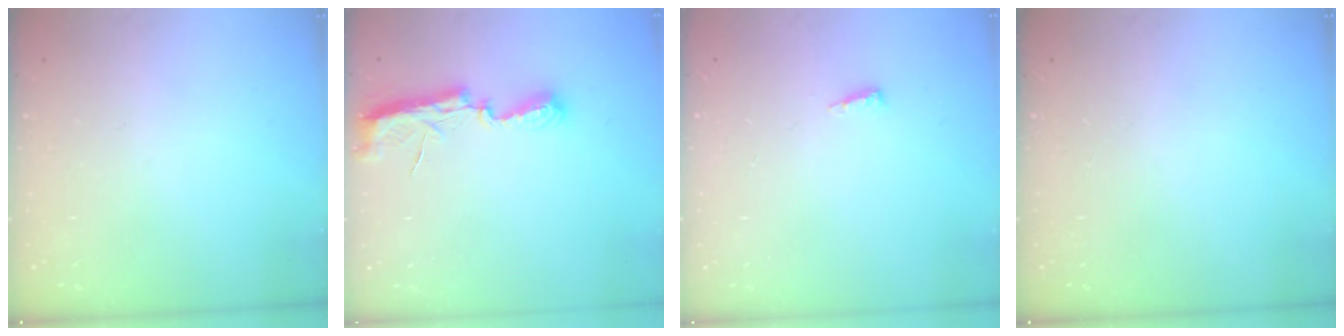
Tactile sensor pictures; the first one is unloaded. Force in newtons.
{"total": 7.2, "press": 7.2, "slide": 0.5}
{"total": 5.0, "press": 4.9, "slide": 0.9}
{"total": 0.0}